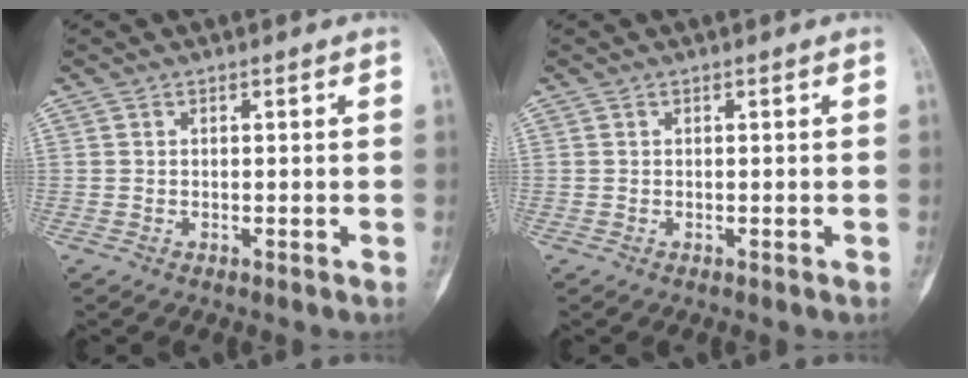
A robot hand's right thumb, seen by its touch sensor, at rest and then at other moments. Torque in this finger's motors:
{"motor_torque": [0.08, 0.03, 0.08, -0.08, 0.00]}